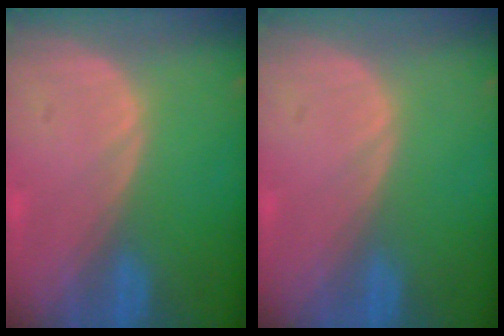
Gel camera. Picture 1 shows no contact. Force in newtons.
{"total": 0.0}